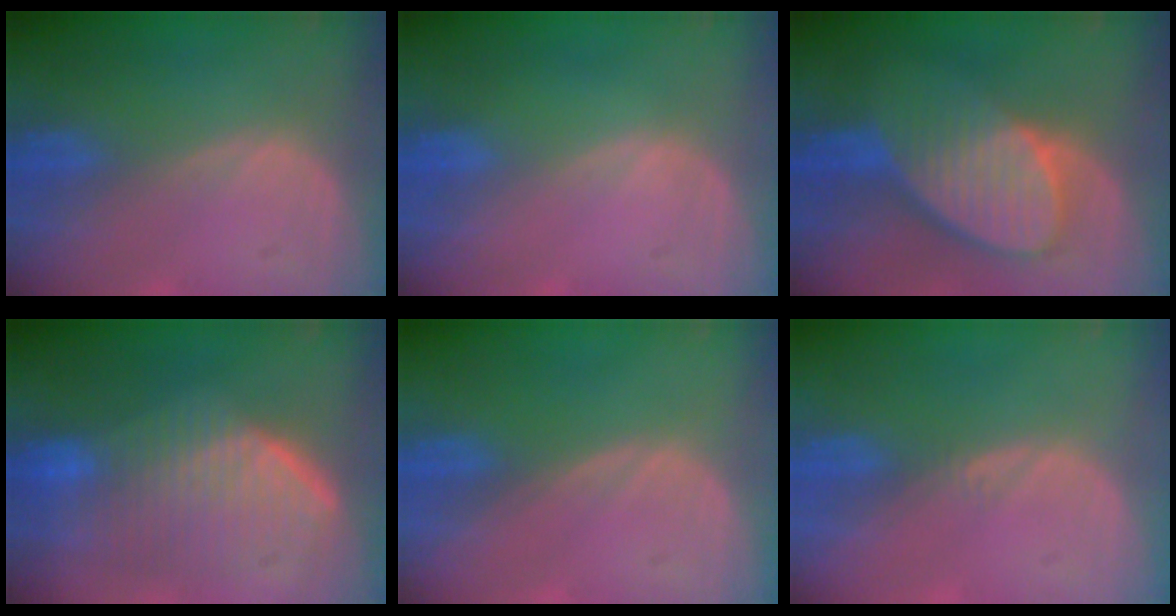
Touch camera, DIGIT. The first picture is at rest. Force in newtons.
{"total": 0.0}
{"total": 8.9, "press": 8.1, "slide": 3.7}
{"total": 9.6, "press": 9.0, "slide": 3.4}
{"total": 0.0}
{"total": 0.5, "press": 0.5, "slide": 0.2}